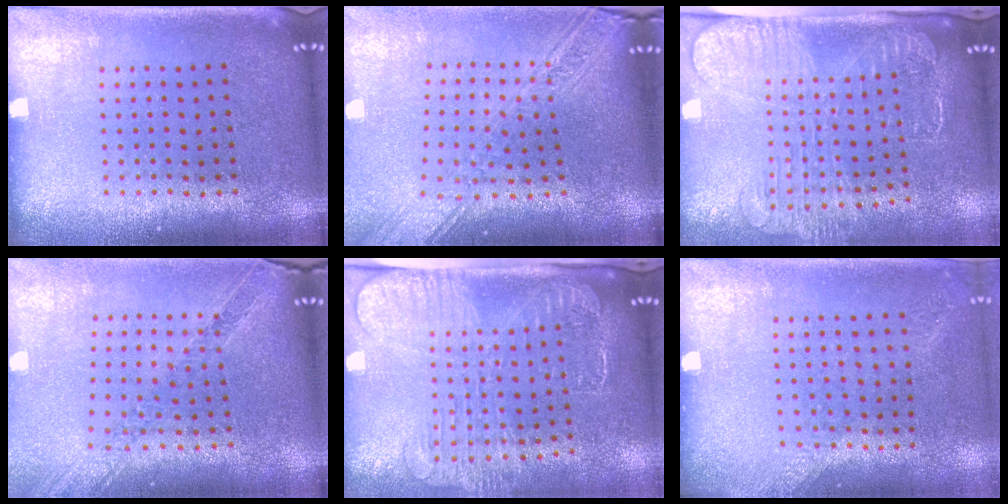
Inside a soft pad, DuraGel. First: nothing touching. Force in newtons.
{"total": 2.7, "press": 2.1, "slide": 1.7}
{"total": 2.7, "press": 2.1, "slide": 1.7}
{"total": 1.1, "press": 1.1, "slide": 0.2}
{"total": 2.7, "press": 2.1, "slide": 1.7}
{"total": 1.3, "press": 1.1, "slide": 0.8}